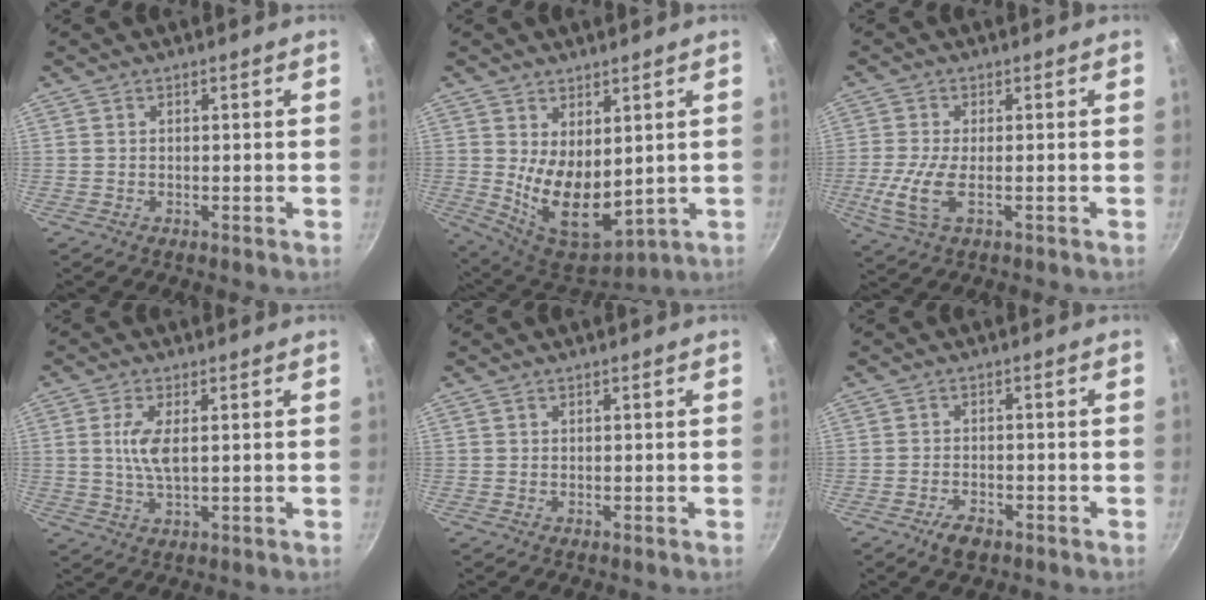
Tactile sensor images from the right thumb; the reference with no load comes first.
{"total": 12.3, "force": [1.3, 7.0, 10.0], "torque": [-0.138, -0.039, 0.050]}
{"total": 7.0, "force": [-1.6, 2.6, 6.3], "torque": [-0.153, -0.008, -0.037]}
{"total": 5.6, "force": [0.9, 2.1, 5.1], "torque": [-0.110, 0.000, 0.017]}
{"total": 0.0}
{"total": 3.7, "force": [-2.4, 1.8, 2.2], "torque": [-0.041, 0.014, -0.041]}